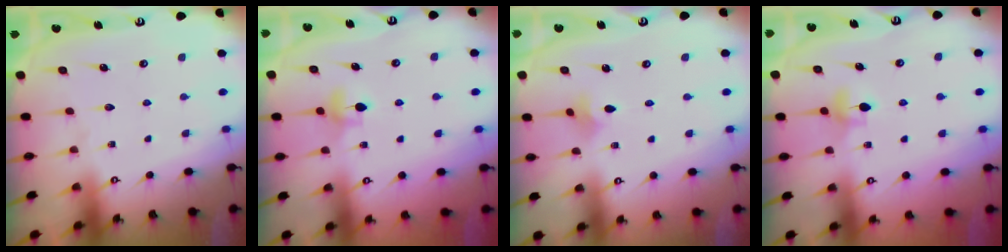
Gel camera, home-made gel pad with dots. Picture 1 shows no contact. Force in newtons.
{"total": 4.7, "press": 4.6, "slide": 0.8}
{"total": 4.1, "press": 4.1, "slide": 0.7}
{"total": 4.7, "press": 4.6, "slide": 0.8}